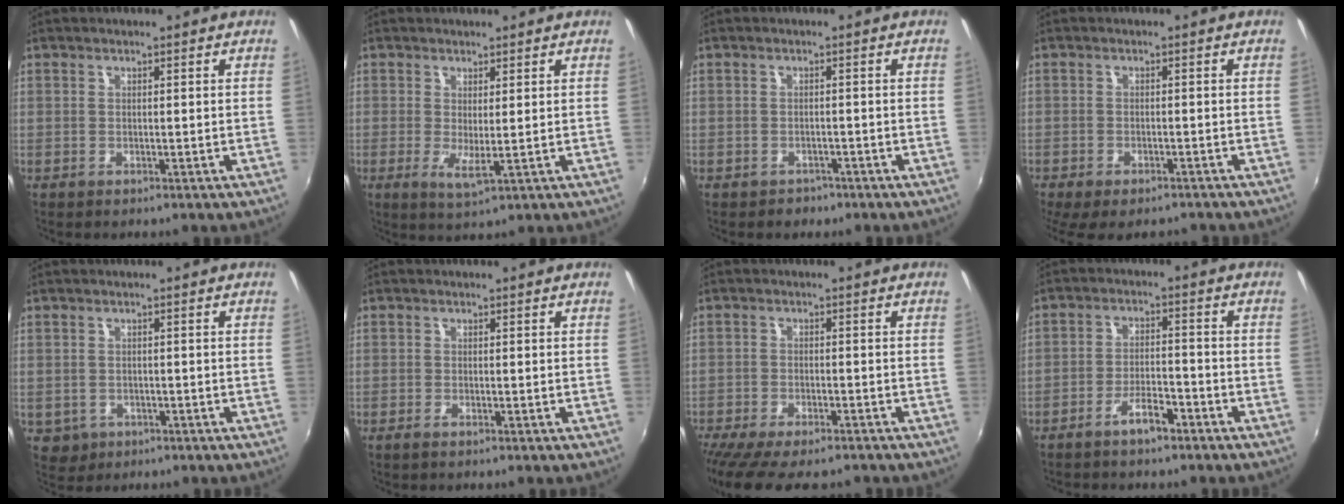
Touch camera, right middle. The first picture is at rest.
{"total": 3.2, "force": [0.1, 0.5, 3.2], "torque": [-0.058, -0.013, 0.003]}
{"total": 2.5, "force": [-1.6, 1.8, 0.4], "torque": [-0.013, -0.003, -0.020]}
{"total": 7.6, "force": [-5.9, 2.7, 3.9], "torque": [-0.088, -0.032, -0.088]}
{"total": 3.4, "force": [-0.9, 3.1, 1.1], "torque": [-0.029, -0.003, -0.004]}
{"total": 0.9, "force": [-0.7, 0.0, 0.5], "torque": [-0.012, -0.003, -0.015]}
{"total": 13.3, "force": [-11.0, 3.2, 6.7], "torque": [-0.148, -0.047, -0.175]}
{"total": 4.8, "force": [-3.7, 1.4, 2.7], "torque": [-0.062, 0.006, -0.061]}